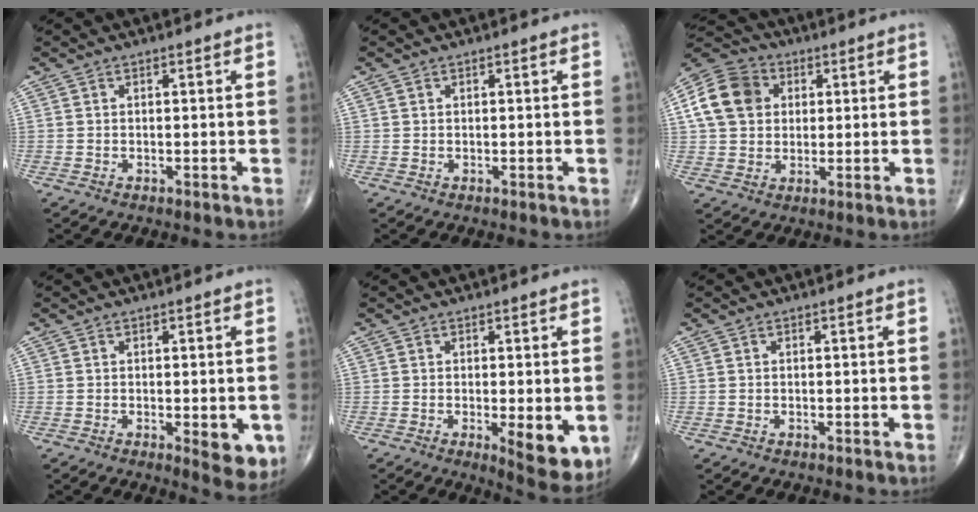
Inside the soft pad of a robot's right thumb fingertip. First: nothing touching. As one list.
[{"total": 0.5, "force": [0.3, 0.4, 0.2], "torque": [-0.001, 0.003, 0.006]}, {"total": 12.1, "force": [2.9, 9.8, 6.5], "torque": [-0.106, 0.008, 0.040]}, {"total": 6.1, "force": [-1.5, 2.2, 5.5], "torque": [-0.050, -0.012, -0.013]}, {"total": 7.7, "force": [-1.5, 2.4, 7.2], "torque": [-0.086, -0.022, -0.015]}, {"total": 0.0}]